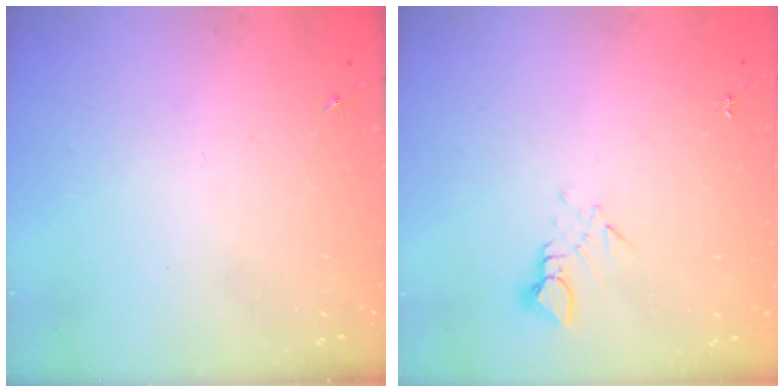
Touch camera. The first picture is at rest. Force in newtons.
{"total": 3.9, "press": 3.9, "slide": 0.3}